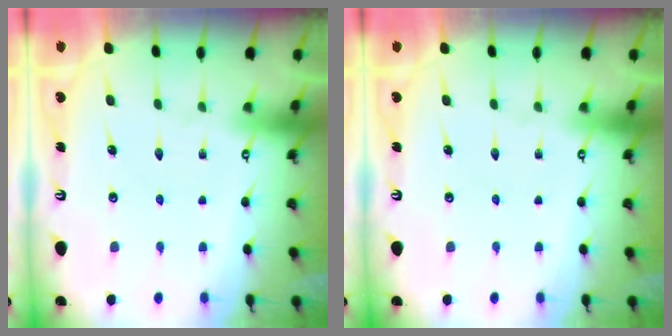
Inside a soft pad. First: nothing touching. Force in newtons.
{"total": 0.0}